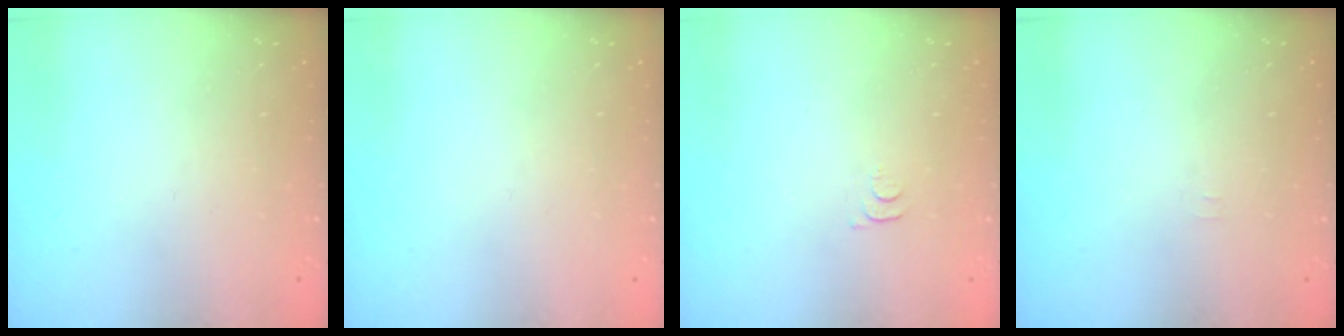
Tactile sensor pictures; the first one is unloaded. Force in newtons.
{"total": 0.0}
{"total": 3.1, "press": 3.1, "slide": 0.5}
{"total": 3.9, "press": 3.8, "slide": 0.5}